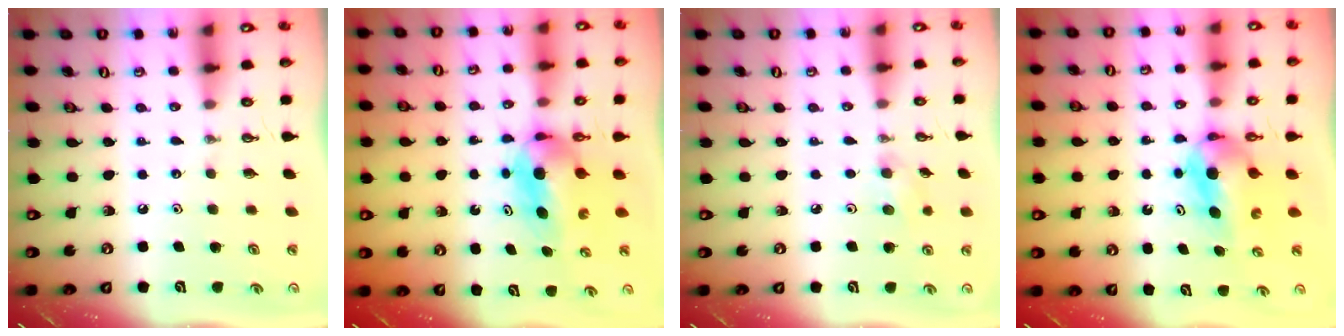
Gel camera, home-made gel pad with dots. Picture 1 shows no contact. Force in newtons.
{"total": 6.7, "press": 6.2, "slide": 2.6}
{"total": 6.0, "press": 4.7, "slide": 3.7}
{"total": 8.2, "press": 4.4, "slide": 6.9}